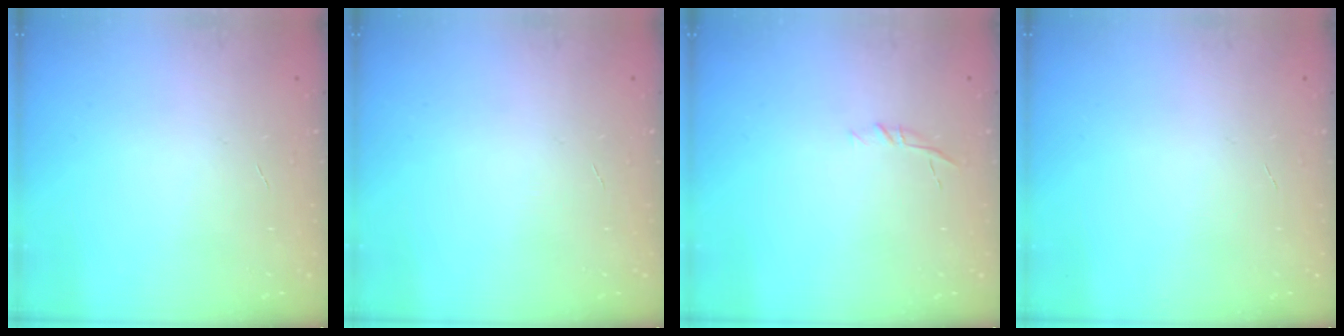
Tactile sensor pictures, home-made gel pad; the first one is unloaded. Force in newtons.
{"total": 0.0}
{"total": 5.6, "press": 5.4, "slide": 1.7}
{"total": 0.0}